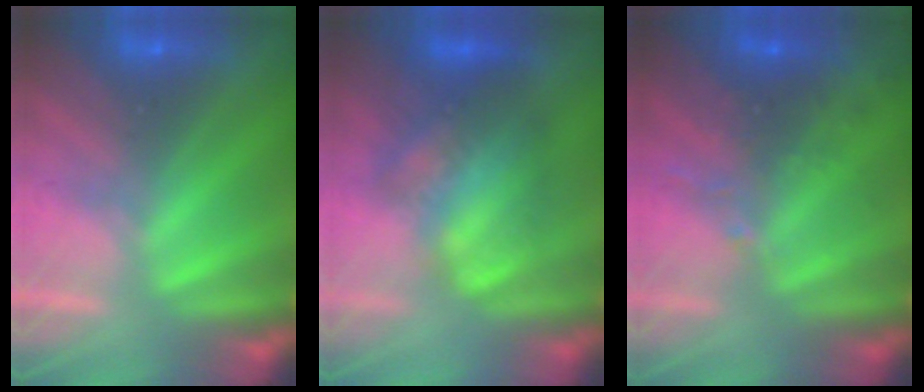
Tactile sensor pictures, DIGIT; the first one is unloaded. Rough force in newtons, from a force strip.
{"total": 3.7}
{"total": 7.7}